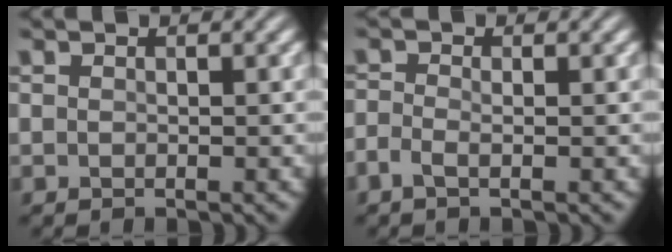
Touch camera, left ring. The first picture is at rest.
{"total": 1.2, "force": [-0.7, 0.5, 0.9], "torque": [-0.023, -0.002, -0.019]}